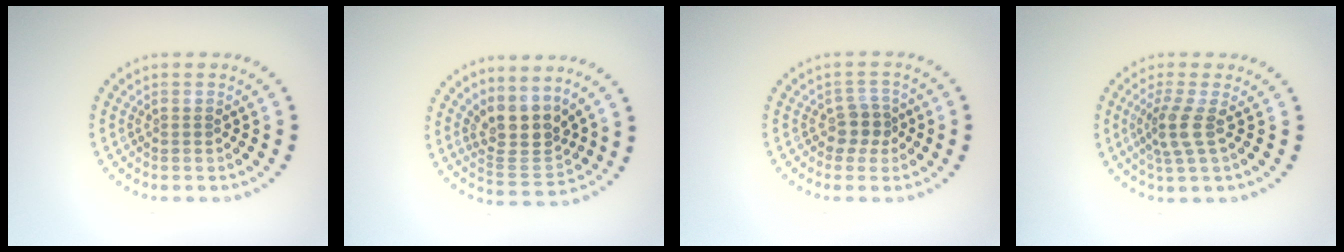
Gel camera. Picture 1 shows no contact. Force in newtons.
{"total": 4.0, "press": 3.3, "slide": 2.3}
{"total": 2.0, "press": 1.6, "slide": 1.2}
{"total": 2.5, "press": 1.9, "slide": 1.7}